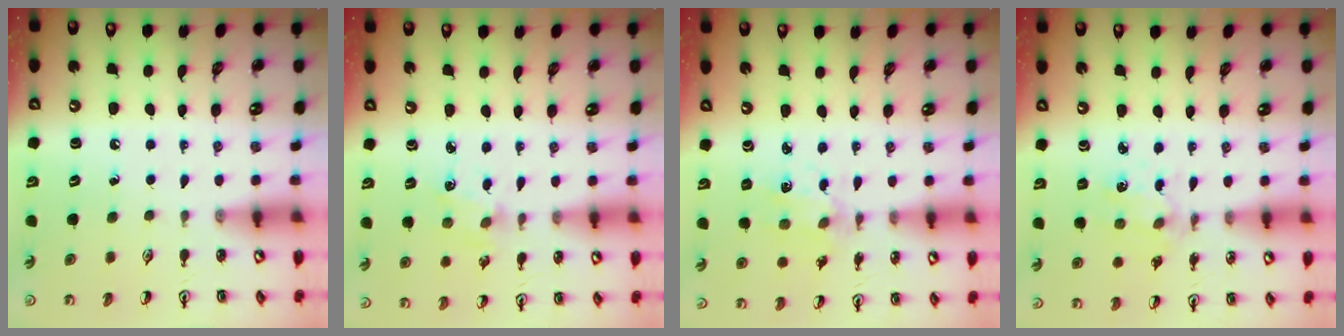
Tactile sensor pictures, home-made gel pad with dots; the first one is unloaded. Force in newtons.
{"total": 1.8, "press": 1.7, "slide": 0.5}
{"total": 2.0, "press": 1.9, "slide": 0.4}
{"total": 2.1, "press": 2.1, "slide": 0.4}